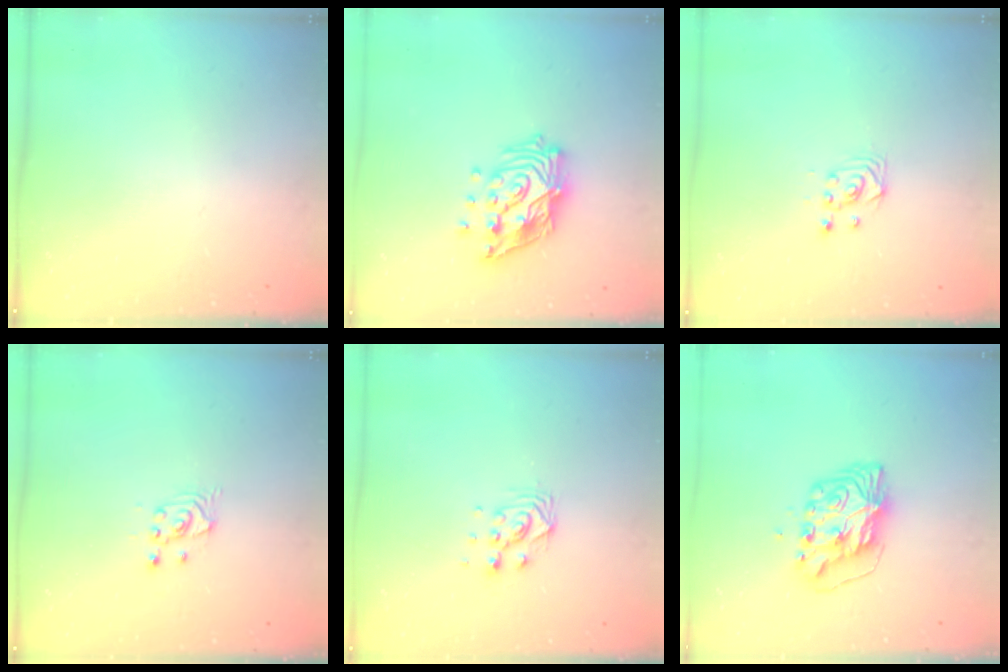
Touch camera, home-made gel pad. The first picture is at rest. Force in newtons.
{"total": 17.9, "press": 17.8, "slide": 2.1}
{"total": 3.3, "press": 3.3, "slide": 0.1}
{"total": 2.6, "press": 2.5, "slide": 0.3}
{"total": 6.6, "press": 6.6, "slide": 0.4}
{"total": 8.6, "press": 8.5, "slide": 1.1}